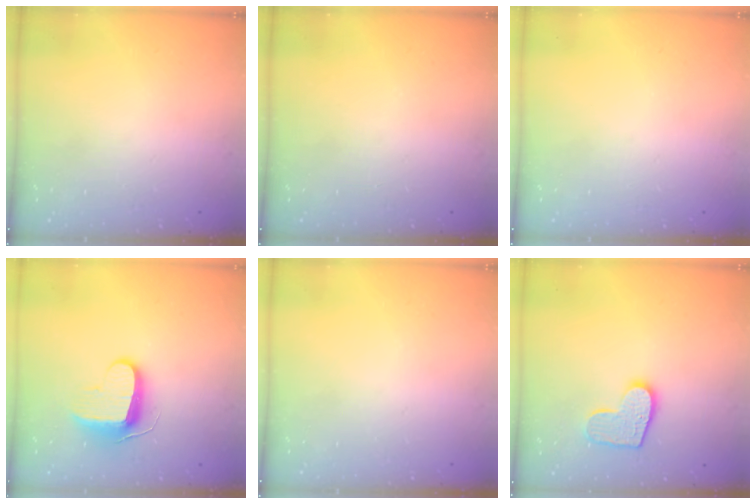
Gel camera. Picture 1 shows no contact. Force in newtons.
{"total": 0.0}
{"total": 0.0}
{"total": 10.5, "press": 10.4, "slide": 1.2}
{"total": 0.0}
{"total": 10.8, "press": 10.8, "slide": 0.7}